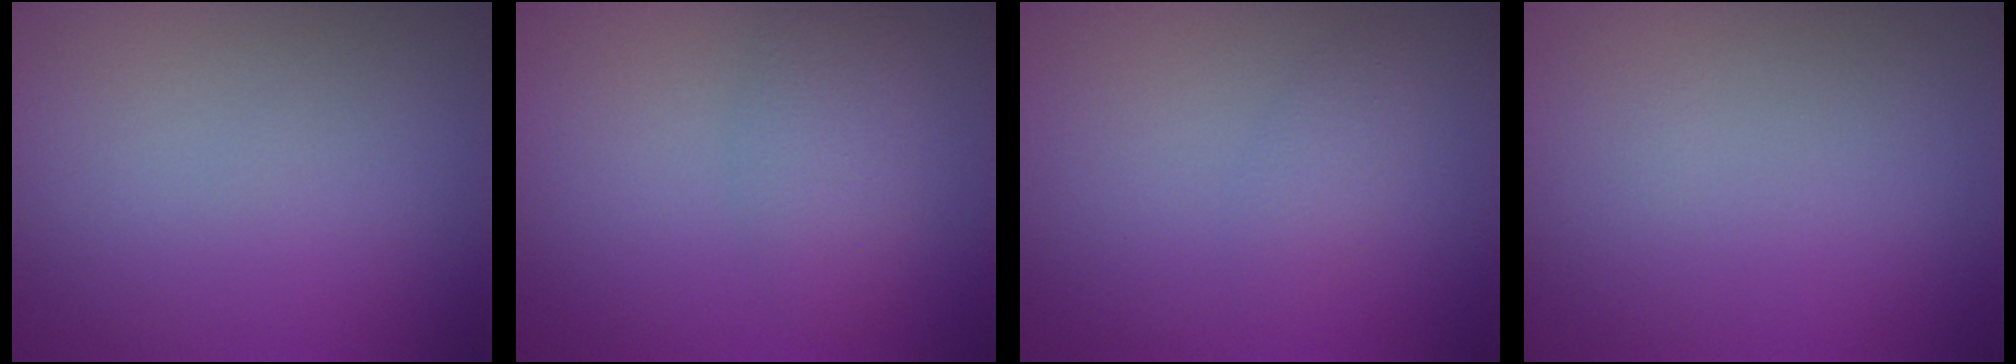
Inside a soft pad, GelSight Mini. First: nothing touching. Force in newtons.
{"total": 2.8, "press": 2.8, "slide": 0.2}
{"total": 1.3, "press": 1.3, "slide": 0.1}
{"total": 0.0}